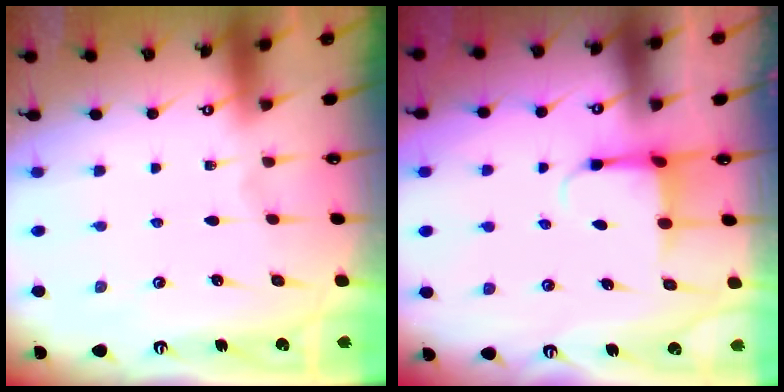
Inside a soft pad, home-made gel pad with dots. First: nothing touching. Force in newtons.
{"total": 3.8, "press": 3.6, "slide": 1.3}